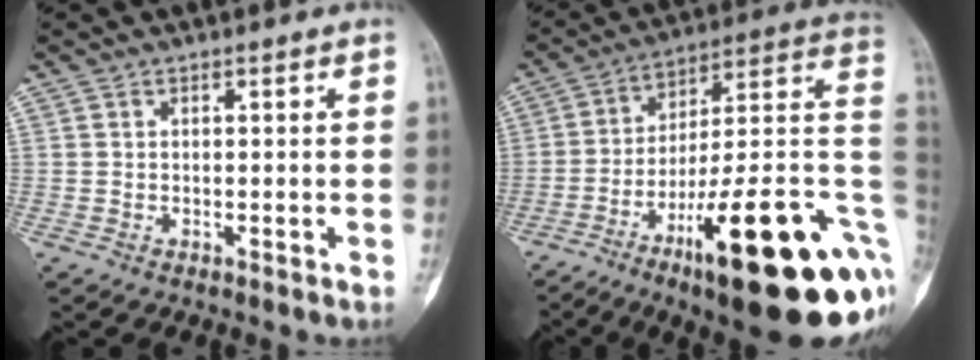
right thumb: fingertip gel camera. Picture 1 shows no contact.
{"total": 30.9, "force": [-10.4, 8.0, 28.0], "torque": [-0.320, 0.054, -0.152]}